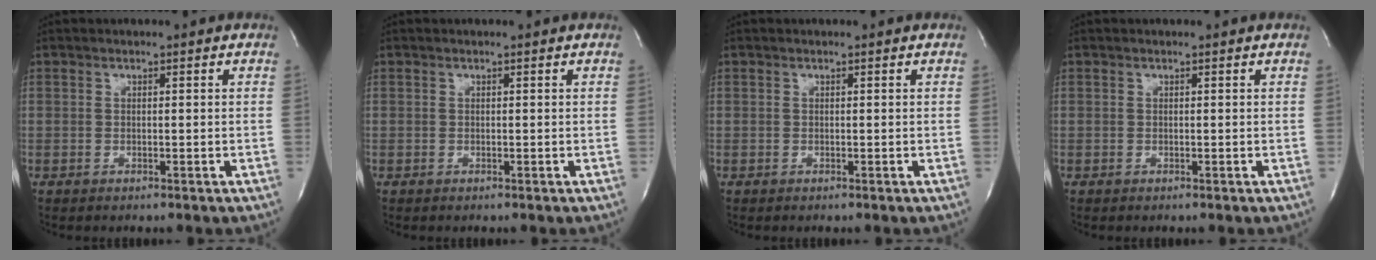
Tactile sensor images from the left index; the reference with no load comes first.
{"total": 0.0}
{"total": 0.0}
{"total": 0.0}